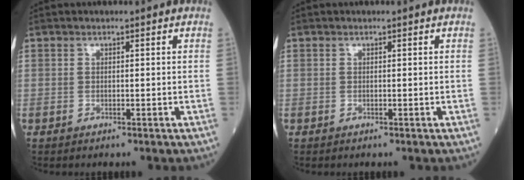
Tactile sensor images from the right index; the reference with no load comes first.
{"total": 0.0}